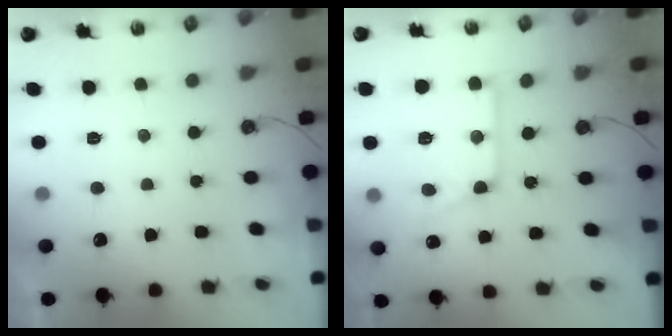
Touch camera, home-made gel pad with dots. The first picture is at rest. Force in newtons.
{"total": 13.9, "press": 13.9, "slide": 0.9}